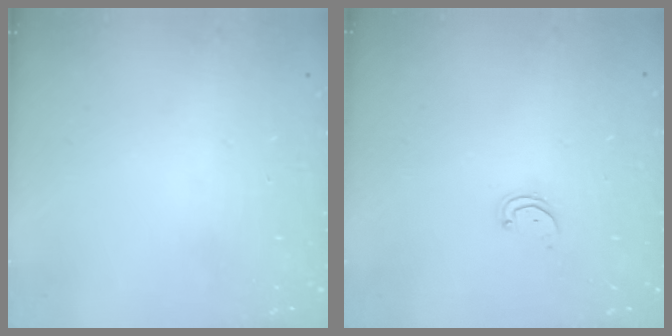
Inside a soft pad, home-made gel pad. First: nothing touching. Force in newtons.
{"total": 1.8, "press": 1.7, "slide": 0.2}